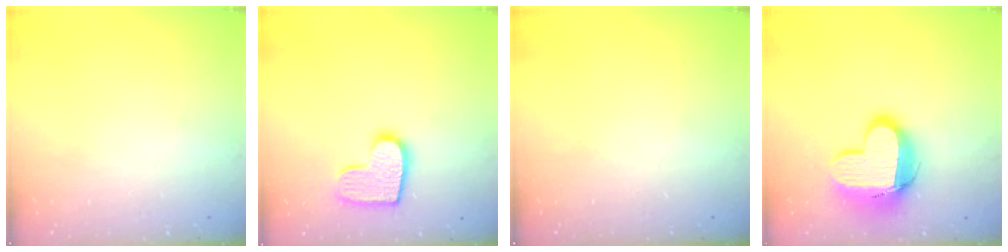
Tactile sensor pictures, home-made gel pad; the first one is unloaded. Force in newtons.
{"total": 12.1, "press": 12.0, "slide": 0.6}
{"total": 0.0}
{"total": 14.3, "press": 14.3, "slide": 1.2}